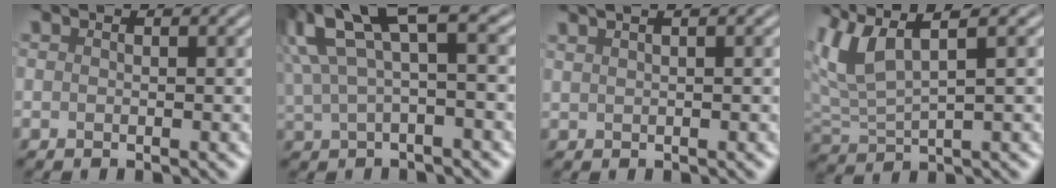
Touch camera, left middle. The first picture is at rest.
{"total": 5.2, "force": [2.7, 1.3, 4.2], "torque": [-0.093, 0.027, 0.064]}
{"total": 4.3, "force": [2.6, 2.2, 2.6], "torque": [-0.016, 0.052, 0.015]}
{"total": 5.2, "force": [3.1, 1.5, 4.0], "torque": [-0.111, 0.021, 0.073]}